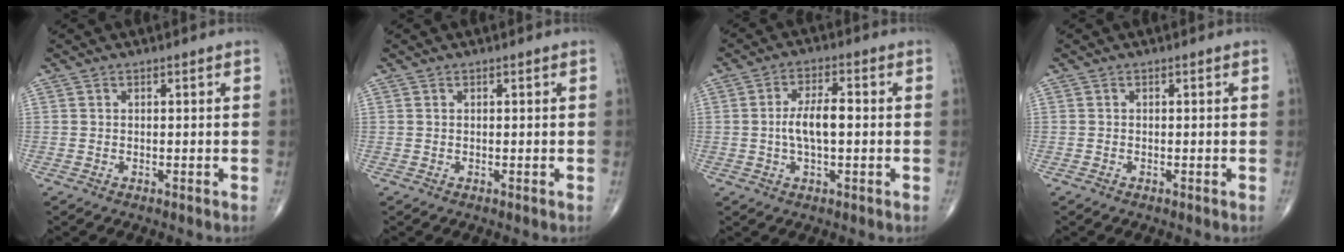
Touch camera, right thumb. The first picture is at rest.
{"total": 0.0}
{"total": 6.5, "force": [-0.3, 2.5, 6.0], "torque": [-0.114, 0.012, -0.012]}
{"total": 0.0}